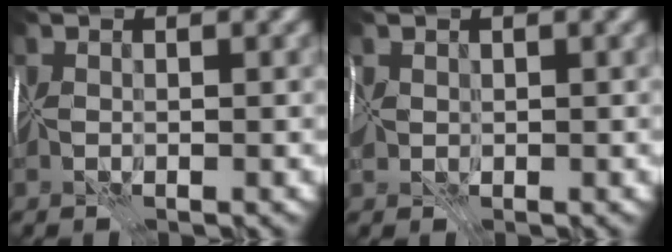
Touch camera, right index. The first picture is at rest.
{"total": 1.6, "force": [0.1, 1.1, 1.2], "torque": [-0.021, -0.005, 0.002]}